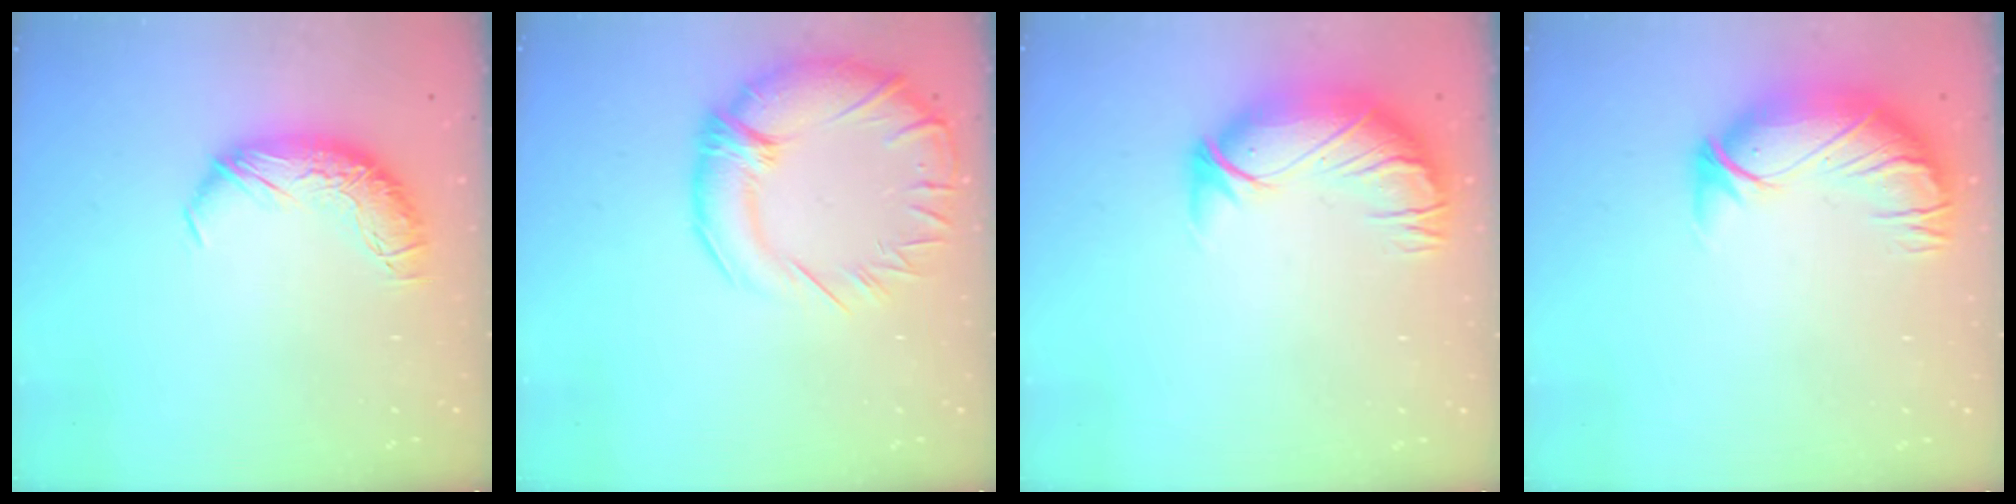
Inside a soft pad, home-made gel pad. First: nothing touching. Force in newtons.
{"total": 7.9, "press": 6.4, "slide": 4.7}
{"total": 3.0, "press": 0.2, "slide": 2.9}
{"total": 3.0, "press": 0.2, "slide": 2.9}